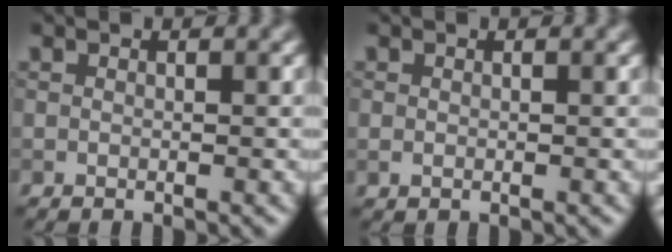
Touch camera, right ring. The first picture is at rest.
{"total": 0.7, "force": [-0.1, 0.6, 0.4], "torque": [-0.007, -0.001, -0.001]}